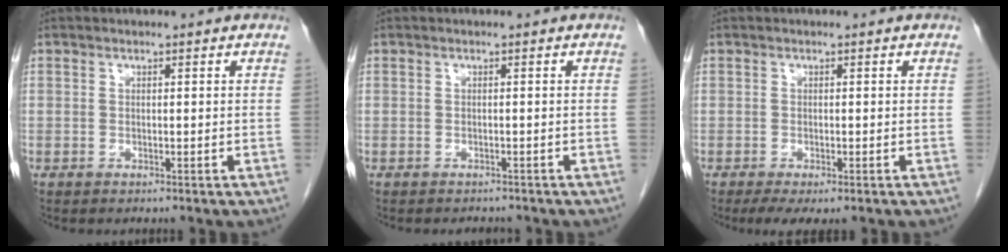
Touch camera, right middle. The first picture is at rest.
{"total": 2.9, "force": [-2.6, 1.1, 0.6], "torque": [-0.009, -0.003, -0.031]}
{"total": 4.4, "force": [-3.0, 1.5, 2.9], "torque": [-0.045, -0.010, -0.044]}